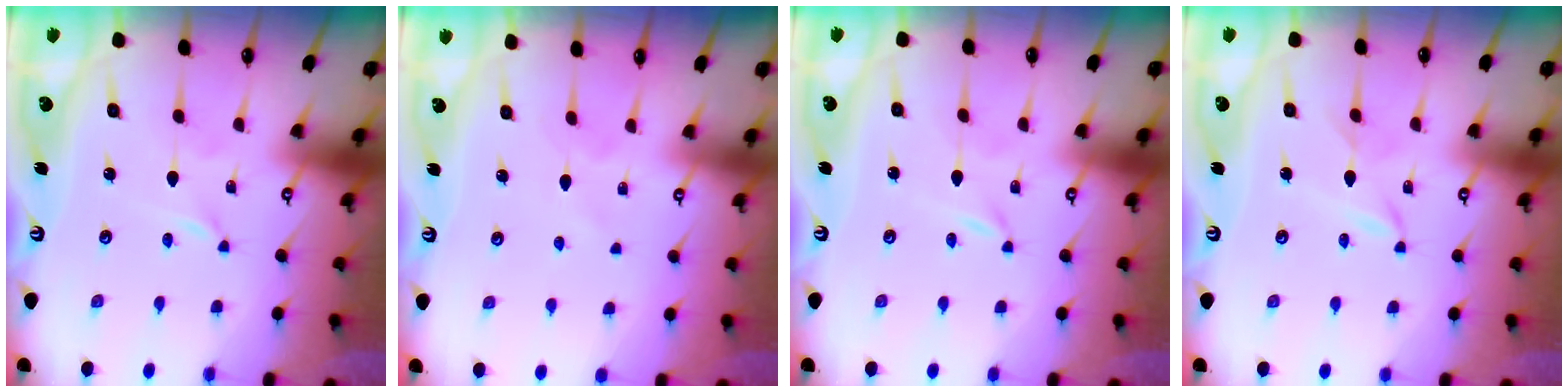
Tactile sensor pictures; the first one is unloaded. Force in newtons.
{"total": 5.1, "press": 5.0, "slide": 0.7}
{"total": 0.0}
{"total": 2.4, "press": 2.4, "slide": 0.3}